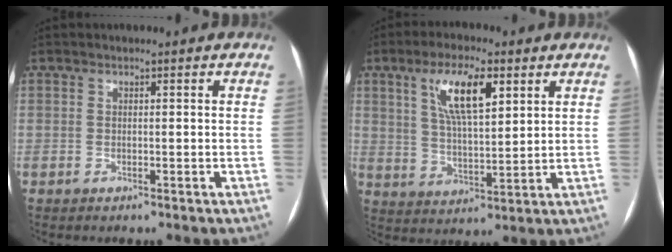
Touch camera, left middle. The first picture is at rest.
{"total": 10.2, "force": [4.6, 2.9, 8.6], "torque": [-0.160, 0.010, 0.087]}